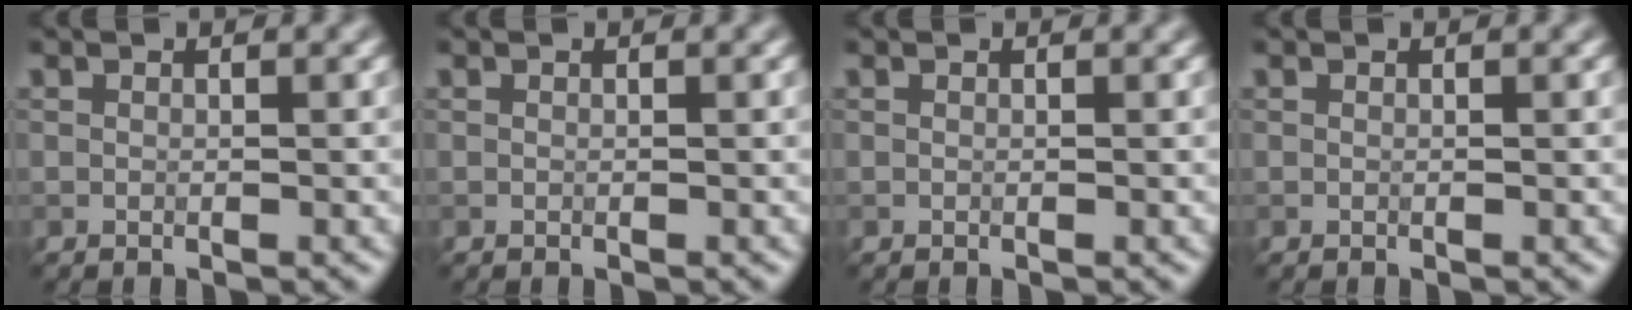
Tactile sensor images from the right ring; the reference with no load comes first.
{"total": 0.0}
{"total": 0.0}
{"total": 0.0}